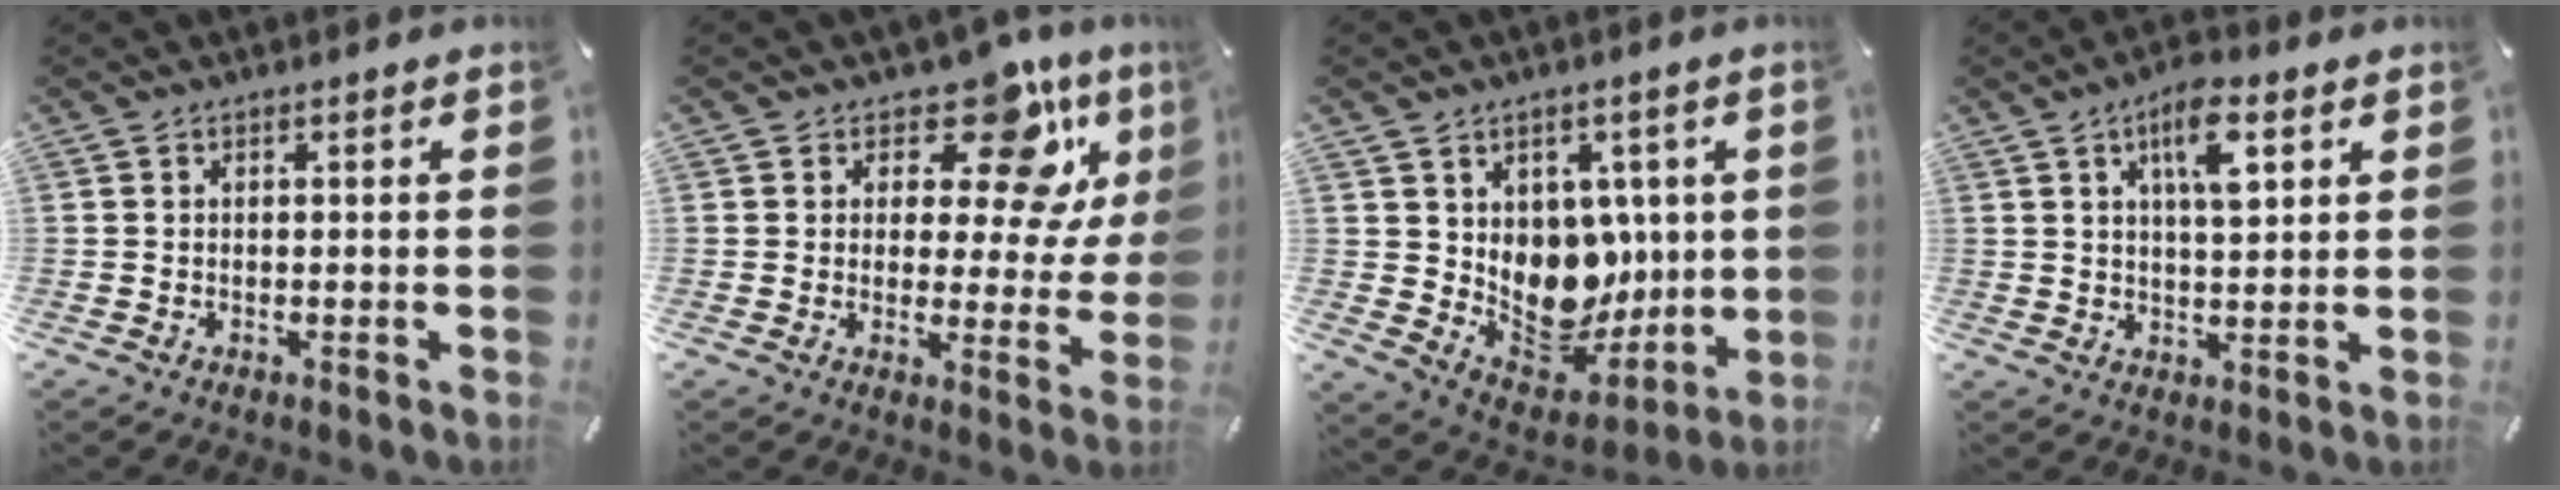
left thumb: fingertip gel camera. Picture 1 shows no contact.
{"total": 14.2, "force": [7.9, 6.9, 9.6], "torque": [-0.131, -0.050, 0.131]}
{"total": 13.6, "force": [3.1, 11.8, 6.1], "torque": [-0.077, -0.053, 0.078]}
{"total": 8.6, "force": [4.0, 3.3, 6.9], "torque": [-0.104, -0.009, 0.061]}